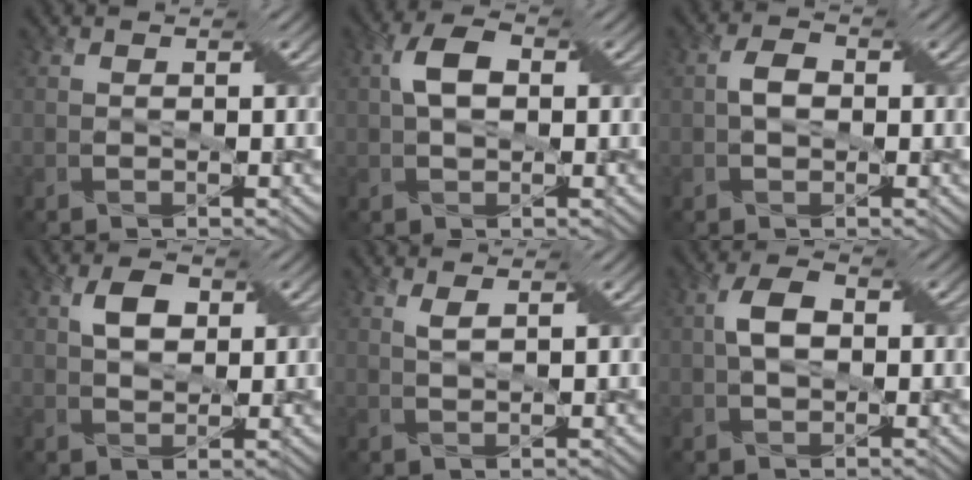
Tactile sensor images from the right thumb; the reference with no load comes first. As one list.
[{"total": 4.7, "force": [0.8, 2.7, 3.8], "torque": [-0.076, 0.009, 0.008]}, {"total": 2.6, "force": [0.0, 1.8, 1.9], "torque": [-0.034, 0.002, -0.002]}, {"total": 3.6, "force": [1.5, 2.1, 2.5], "torque": [-0.046, 0.007, 0.023]}, {"total": 1.7, "force": [1.2, -0.3, 1.2], "torque": [-0.027, 0.004, 0.022]}, {"total": 4.4, "force": [0.4, 2.6, 3.5], "torque": [-0.073, 0.007, 0.002]}]